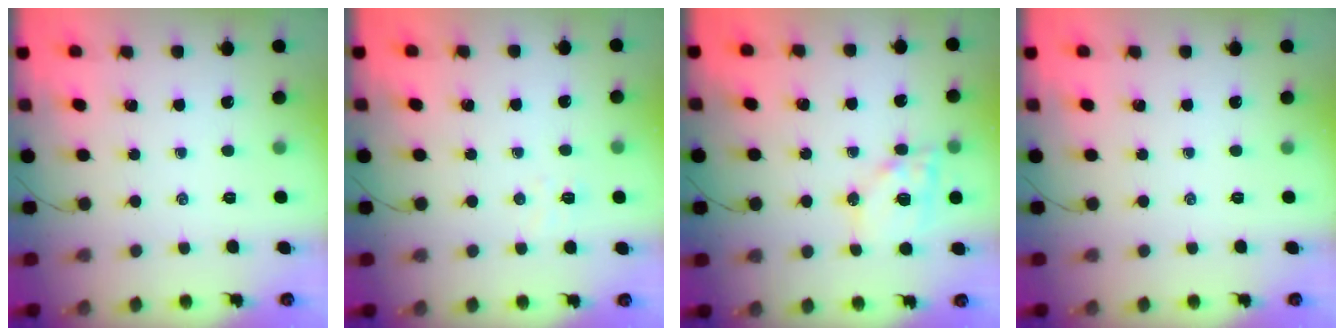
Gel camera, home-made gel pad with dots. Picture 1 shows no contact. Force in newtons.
{"total": 3.0, "press": 2.8, "slide": 0.8}
{"total": 13.4, "press": 13.1, "slide": 2.6}
{"total": 0.0}